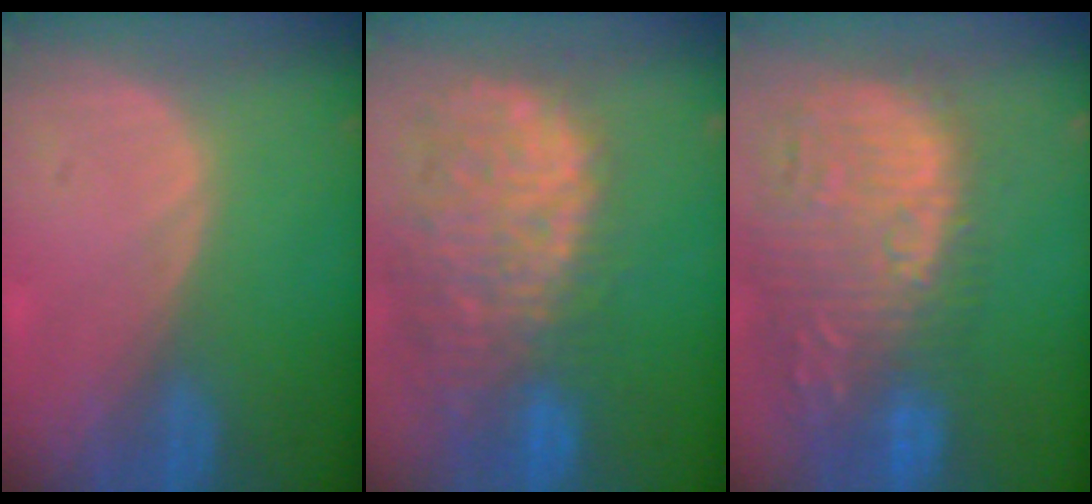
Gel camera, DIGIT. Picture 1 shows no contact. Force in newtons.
{"total": 14.3, "press": 11.7, "slide": 8.1}
{"total": 15.5, "press": 13.1, "slide": 8.3}